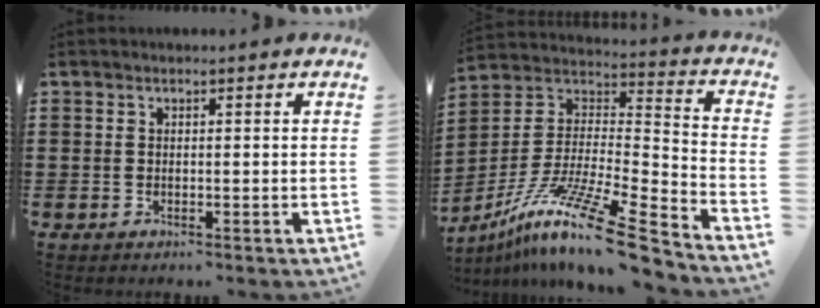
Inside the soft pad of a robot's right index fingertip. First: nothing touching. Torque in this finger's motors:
{"motor_torque": [1.10, 1.04, 0.31, 0.07]}